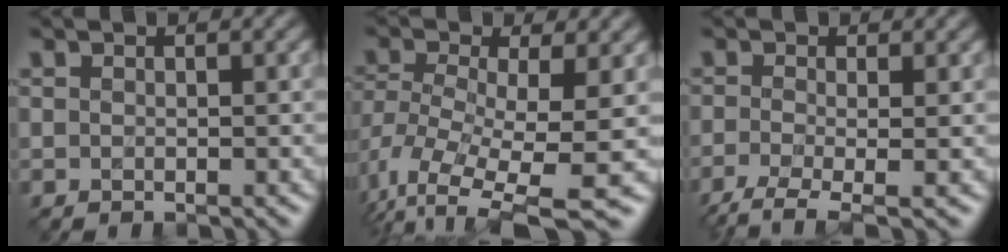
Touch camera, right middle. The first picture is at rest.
{"total": 9.0, "force": [-3.6, 3.7, 7.4], "torque": [-0.153, -0.024, -0.051]}
{"total": 4.2, "force": [-2.2, 1.1, 3.4], "torque": [-0.064, -0.012, -0.050]}